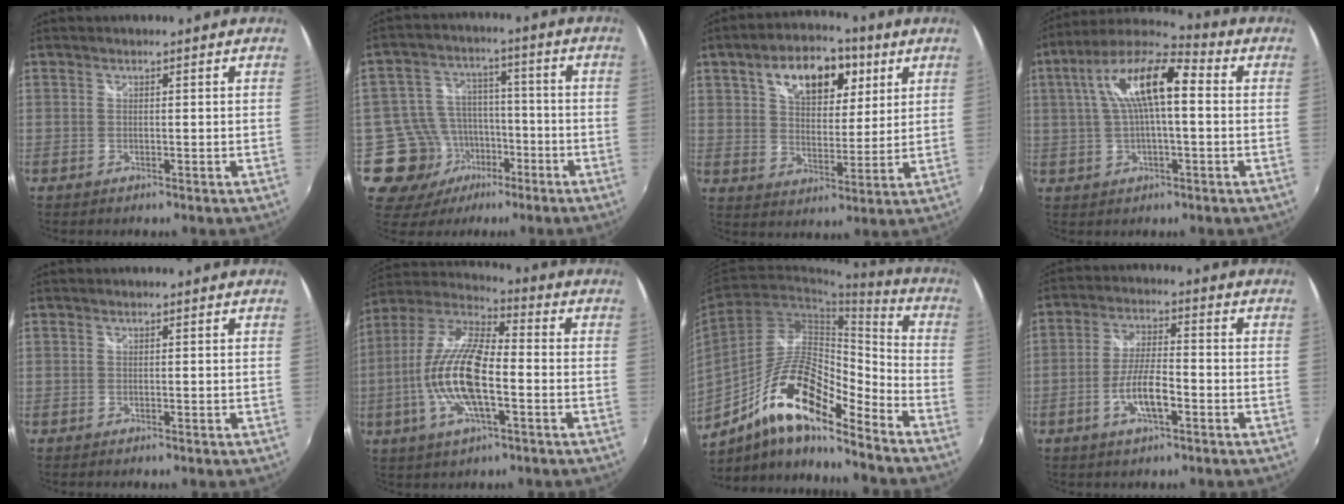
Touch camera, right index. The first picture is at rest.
{"total": 13.1, "force": [-6.3, 10.8, 3.8], "torque": [-0.101, 0.022, -0.088]}
{"total": 15.1, "force": [7.0, 8.6, 10.2], "torque": [-0.174, 0.032, 0.114]}
{"total": 14.1, "force": [2.2, 4.5, 13.2], "torque": [-0.246, 0.028, 0.030]}
{"total": 0.0}
{"total": 16.3, "force": [-3.8, 5.4, 14.9], "torque": [-0.301, -0.002, -0.081]}
{"total": 17.3, "force": [-10.9, 4.7, 12.7], "torque": [-0.230, 0.002, -0.205]}
{"total": 7.5, "force": [-3.2, 2.0, 6.5], "torque": [-0.129, 0.003, -0.056]}